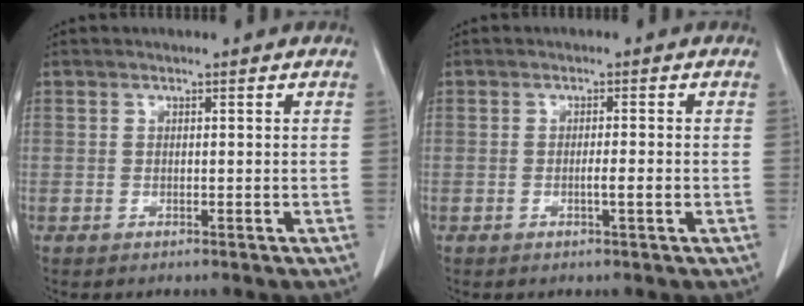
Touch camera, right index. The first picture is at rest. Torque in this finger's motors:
{"motor_torque": [0.30, -0.28, 0.05, 0.04]}